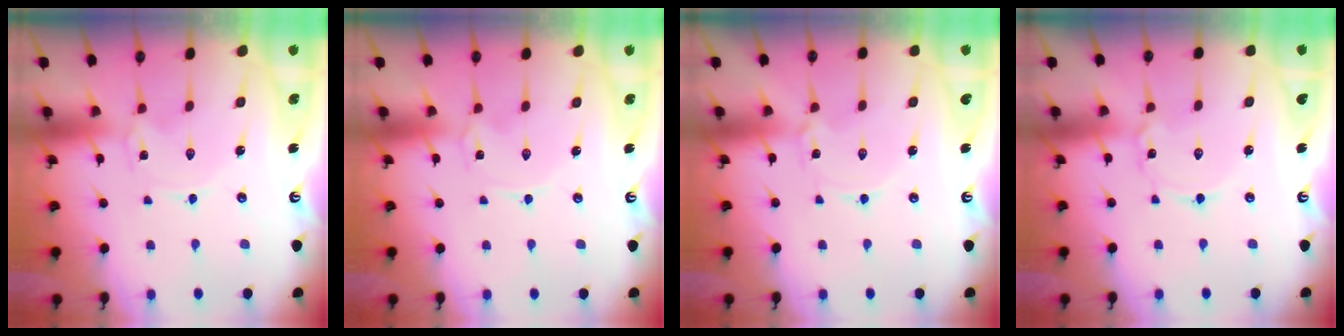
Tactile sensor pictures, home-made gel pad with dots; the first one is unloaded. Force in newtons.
{"total": 0.0}
{"total": 1.5, "press": 1.5, "slide": 0.2}
{"total": 2.4, "press": 2.4, "slide": 0.1}